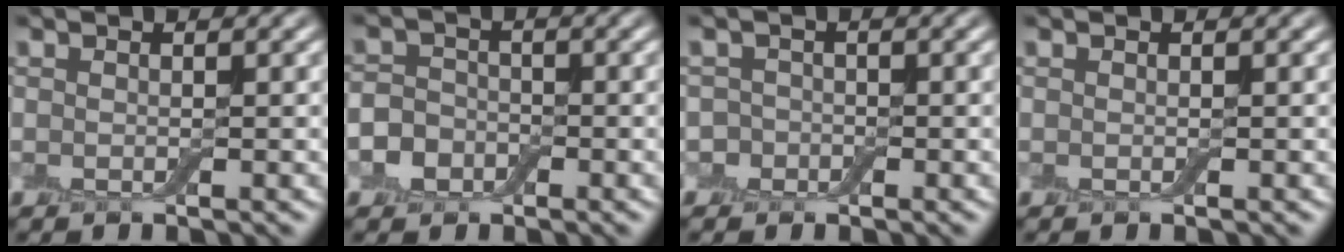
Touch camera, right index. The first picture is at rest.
{"total": 3.0, "force": [-1.2, 2.4, 1.1], "torque": [-0.004, 0.003, -0.034]}
{"total": 1.7, "force": [-0.7, 1.6, 0.1], "torque": [0.019, 0.005, -0.019]}
{"total": 0.0}